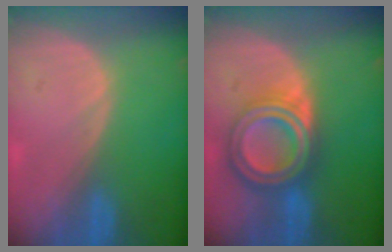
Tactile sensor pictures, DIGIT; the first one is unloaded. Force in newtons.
{"total": 8.2, "press": 8.2, "slide": 0.6}